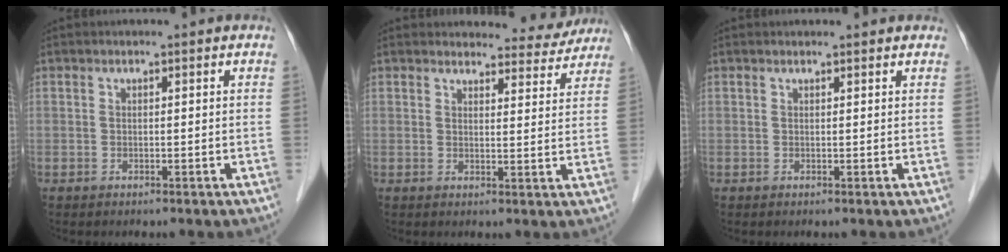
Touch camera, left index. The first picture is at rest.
{"total": 7.6, "force": [7.3, 1.9, 0.3], "torque": [0.015, -0.013, 0.069]}
{"total": 2.3, "force": [2.2, 0.5, 0.6], "torque": [-0.015, 0.018, 0.022]}